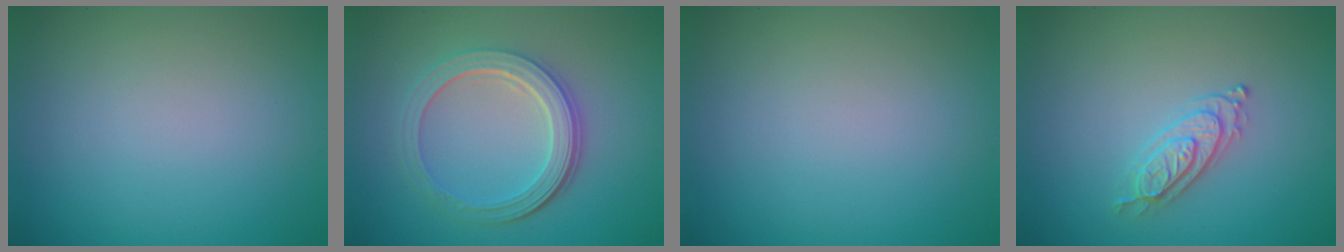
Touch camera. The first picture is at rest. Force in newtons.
{"total": 4.9, "press": 3.7, "slide": 3.2}
{"total": 0.0}
{"total": 2.2, "press": 2.2, "slide": 0.5}